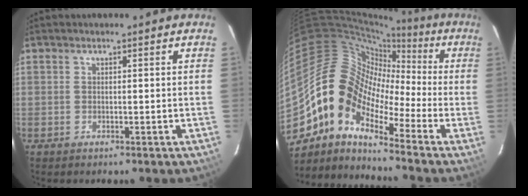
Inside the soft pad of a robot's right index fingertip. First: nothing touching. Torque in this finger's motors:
{"motor_torque": [0.44, -0.26, 0.55, 0.00]}